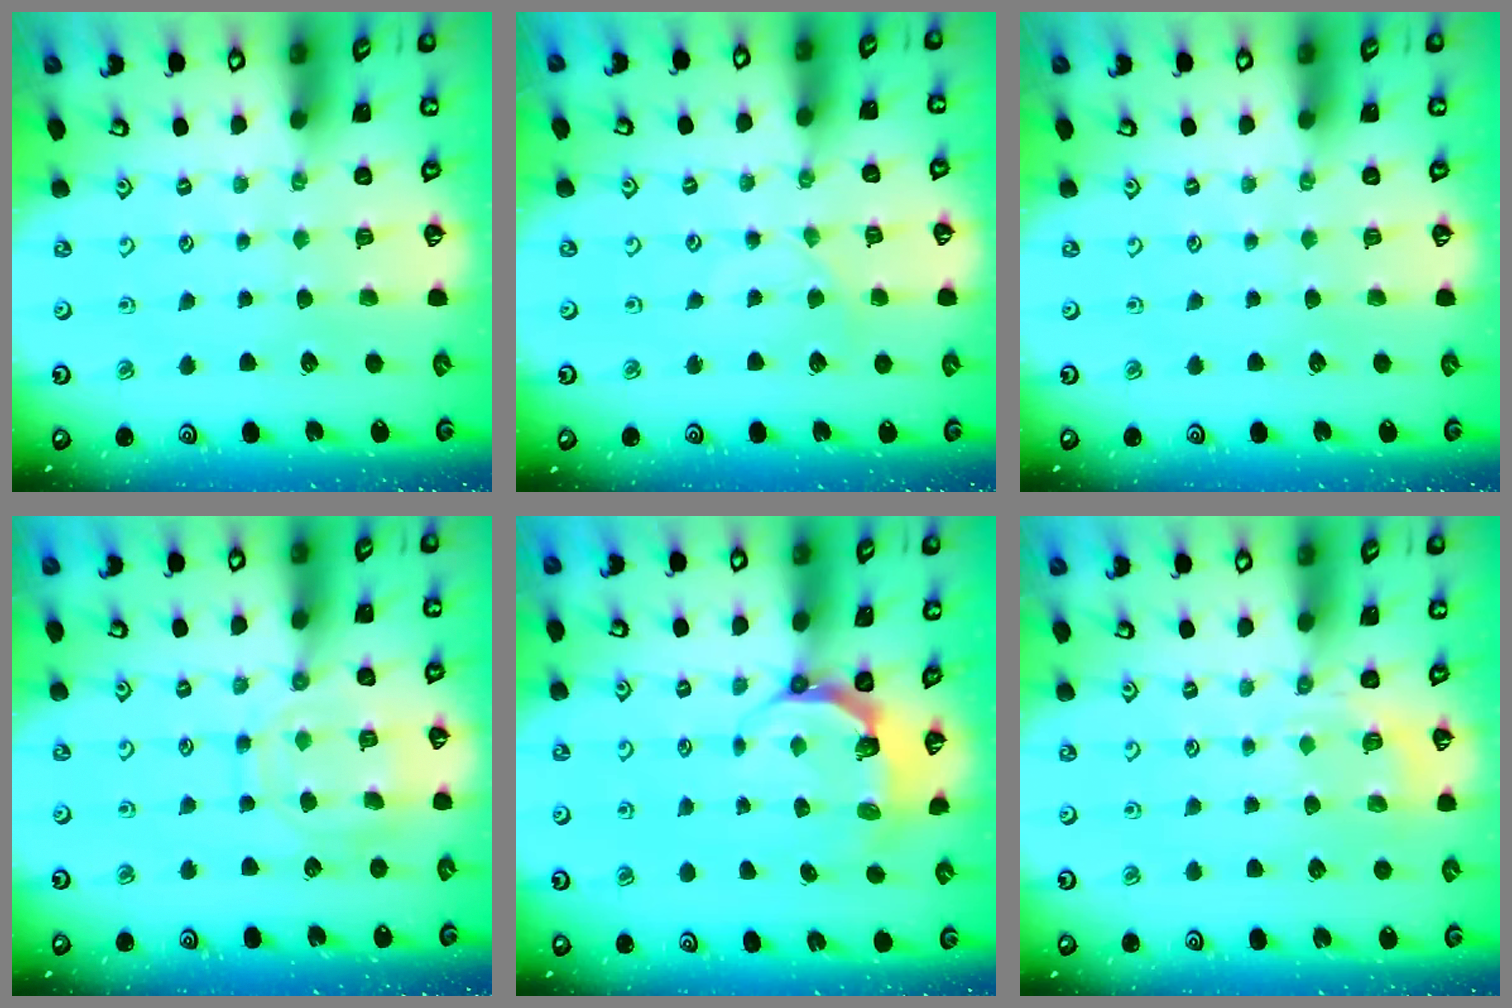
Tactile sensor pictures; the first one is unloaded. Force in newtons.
{"total": 1.5, "press": 1.5, "slide": 0.4}
{"total": 0.0}
{"total": 12.0, "press": 11.9, "slide": 1.1}
{"total": 6.2, "press": 5.0, "slide": 3.6}
{"total": 3.8, "press": 3.3, "slide": 1.8}